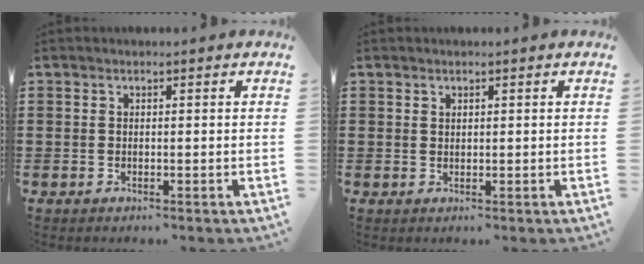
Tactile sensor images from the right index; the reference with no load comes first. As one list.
[{"total": 0.7, "force": [0.5, 0.4, 0.1], "torque": [-0.004, 0.000, 0.011]}]